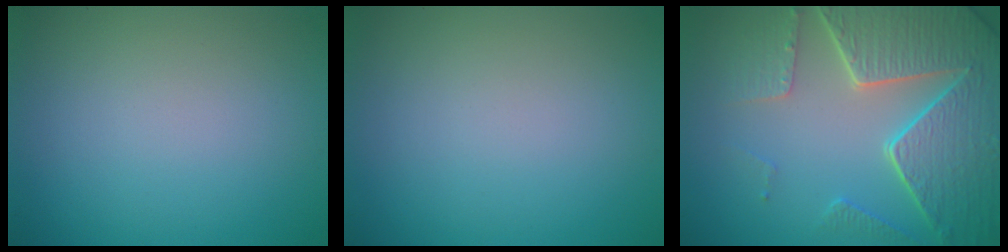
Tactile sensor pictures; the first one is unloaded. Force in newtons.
{"total": 0.0}
{"total": 8.3, "press": 6.2, "slide": 5.6}